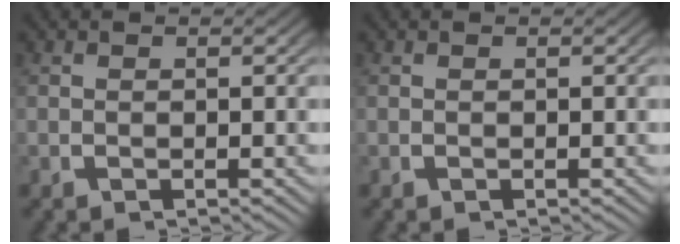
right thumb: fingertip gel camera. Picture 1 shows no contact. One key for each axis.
{"total": 0.0}